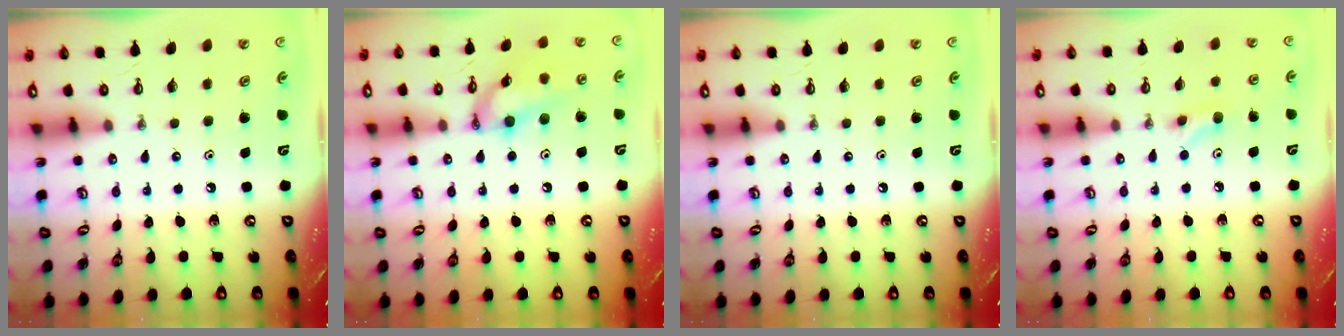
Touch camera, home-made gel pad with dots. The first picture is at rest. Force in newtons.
{"total": 12.7, "press": 12.7, "slide": 1.0}
{"total": 0.0}
{"total": 4.7, "press": 4.5, "slide": 1.5}